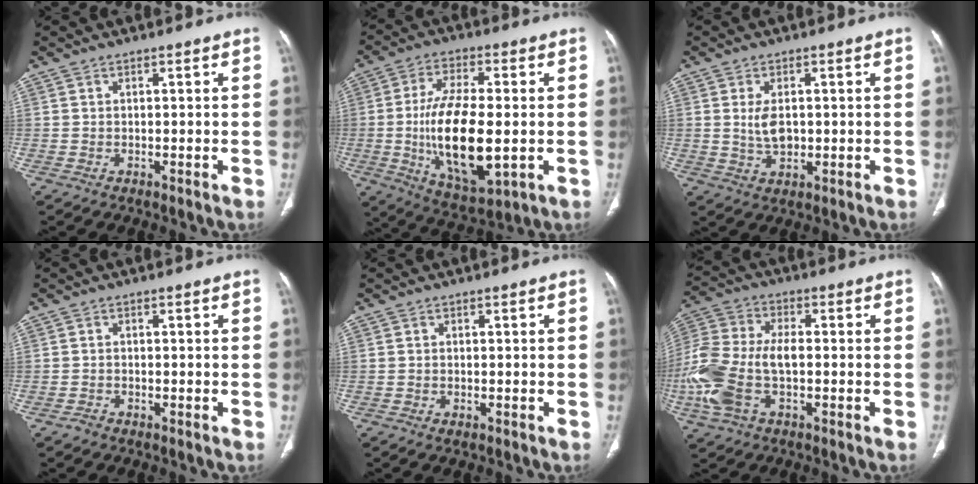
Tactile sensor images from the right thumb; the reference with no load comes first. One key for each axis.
{"total": 18.3, "fx": -2.0, "fy": 7.7, "fz": 16.5, "tx": -0.299, "ty": -0.009, "tz": -0.023}
{"total": 4.6, "fx": 0.4, "fy": 2.8, "fz": 3.7, "tx": -0.068, "ty": -0.007, "tz": 0.013}
{"total": 0.9, "fx": -0.7, "fy": 0.5, "fz": 0.2, "tx": -0.005, "ty": 0.001, "tz": -0.018}
{"total": 0.9, "fx": -0.4, "fy": 0.6, "fz": 0.6, "tx": -0.011, "ty": 0.000, "tz": -0.004}
{"total": 15.9, "fx": -3.3, "fy": 9.1, "fz": 12.6, "tx": -0.299, "ty": 0.018, "tz": -0.060}